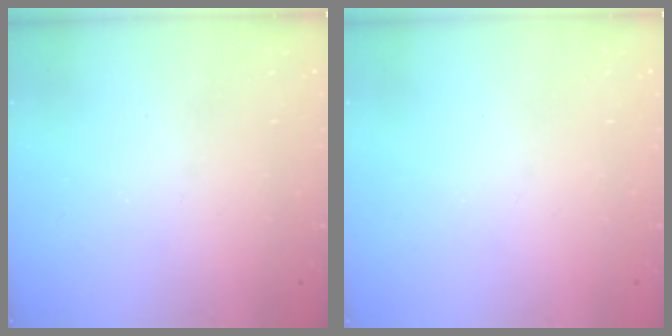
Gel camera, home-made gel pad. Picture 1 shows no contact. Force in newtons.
{"total": 0.0}